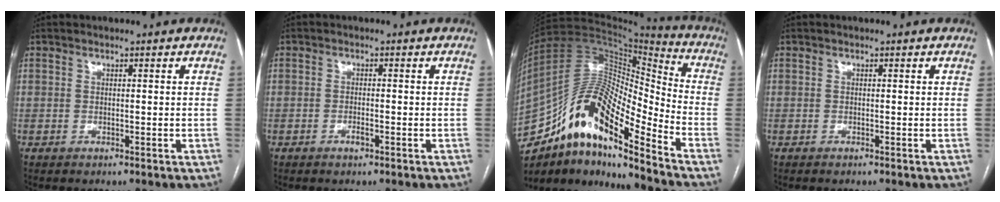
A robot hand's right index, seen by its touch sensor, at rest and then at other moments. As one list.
[{"total": 1.4, "force": [-0.8, 0.3, 1.1], "torque": [-0.022, 0.000, -0.011]}, {"total": 18.9, "force": [-12.3, 4.2, 13.8], "torque": [-0.257, 0.033, -0.216]}, {"total": 0.0}]